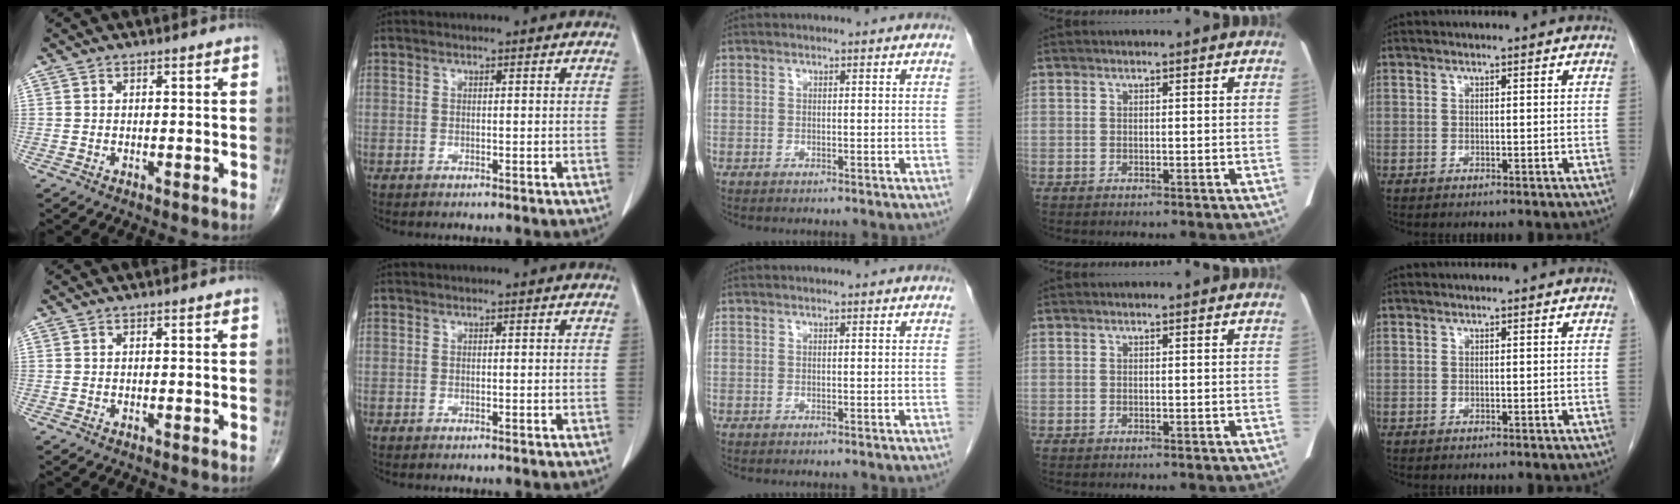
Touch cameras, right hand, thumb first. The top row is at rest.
{}